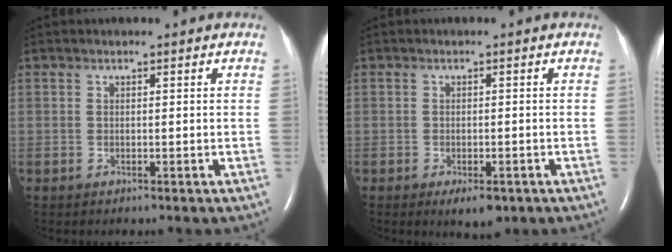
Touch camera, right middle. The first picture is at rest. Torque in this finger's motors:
{"motor_torque": [0.58, -0.58, 0.06, 0.02]}